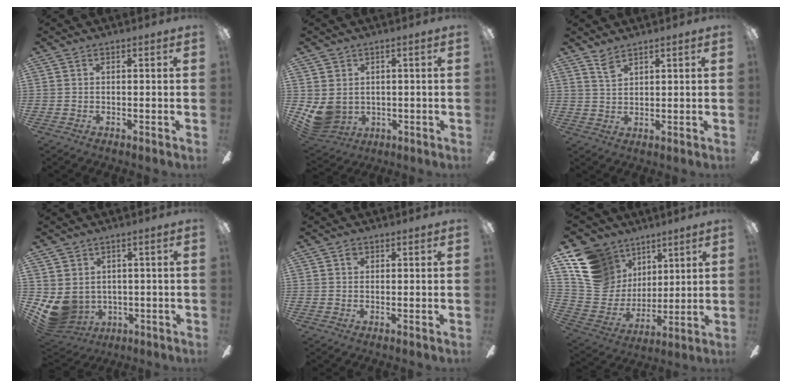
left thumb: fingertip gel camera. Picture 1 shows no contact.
{"total": 7.1, "force": [-0.2, 6.6, 2.6], "torque": [-0.082, -0.006, -0.002]}
{"total": 3.4, "force": [2.8, 1.1, 1.6], "torque": [-0.038, -0.005, 0.052]}
{"total": 7.9, "force": [-0.9, 7.4, 2.7], "torque": [-0.092, -0.013, -0.010]}
{"total": 1.2, "force": [0.5, 0.9, 0.5], "torque": [-0.004, 0.001, 0.007]}
{"total": 16.4, "force": [8.3, 12.9, 6.0], "torque": [-0.141, -0.044, 0.167]}